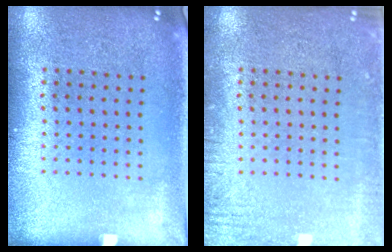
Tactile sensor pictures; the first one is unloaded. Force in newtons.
{"total": 2.3, "press": 2.2, "slide": 0.3}